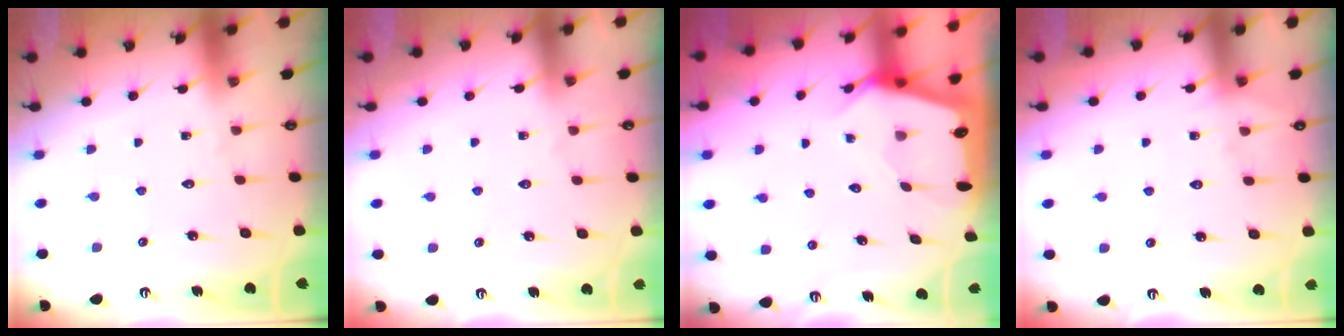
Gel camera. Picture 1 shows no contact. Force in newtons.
{"total": 3.3, "press": 3.2, "slide": 0.5}
{"total": 2.4, "press": 2.4, "slide": 0.2}
{"total": 5.4, "press": 5.4, "slide": 0.6}